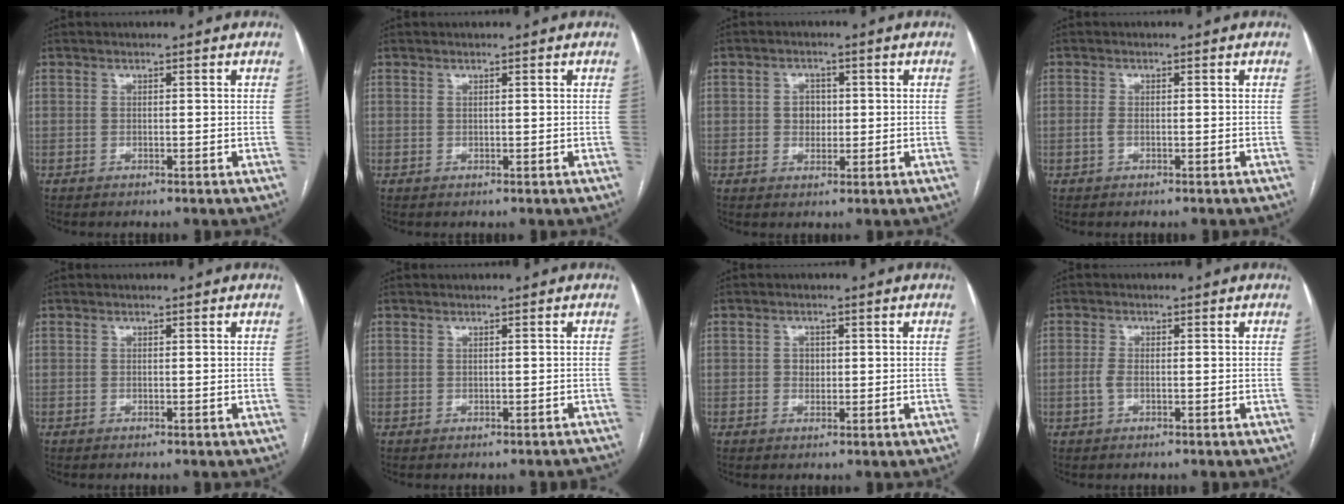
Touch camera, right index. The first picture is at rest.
{"total": 0.0}
{"total": 3.1, "force": [0.2, 2.5, 1.8], "torque": [-0.026, 0.008, 0.006]}
{"total": 1.1, "force": [-0.5, 0.4, 0.8], "torque": [-0.020, 0.001, -0.010]}
{"total": 0.0}
{"total": 1.3, "force": [-1.1, 0.4, 0.5], "torque": [0.002, 0.006, -0.013]}
{"total": 1.7, "force": [0.1, 1.5, 0.9], "torque": [-0.014, 0.002, 0.003]}
{"total": 1.9, "force": [-0.6, 0.8, 1.6], "torque": [-0.039, 0.001, -0.011]}